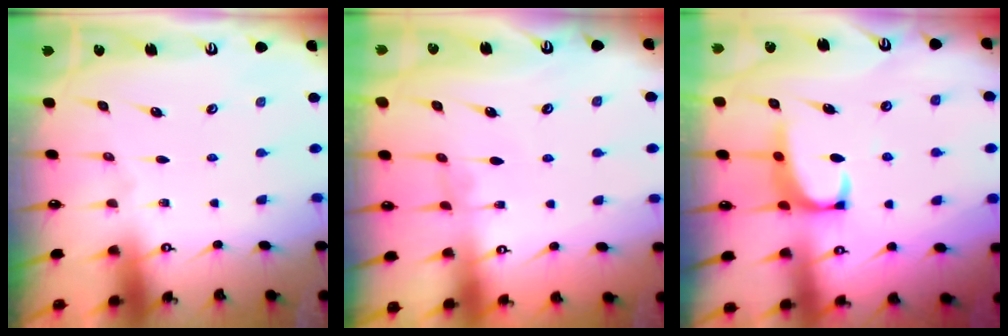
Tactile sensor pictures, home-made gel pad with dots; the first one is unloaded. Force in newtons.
{"total": 1.9, "press": 1.9, "slide": 0.3}
{"total": 2.5, "press": 2.4, "slide": 0.8}